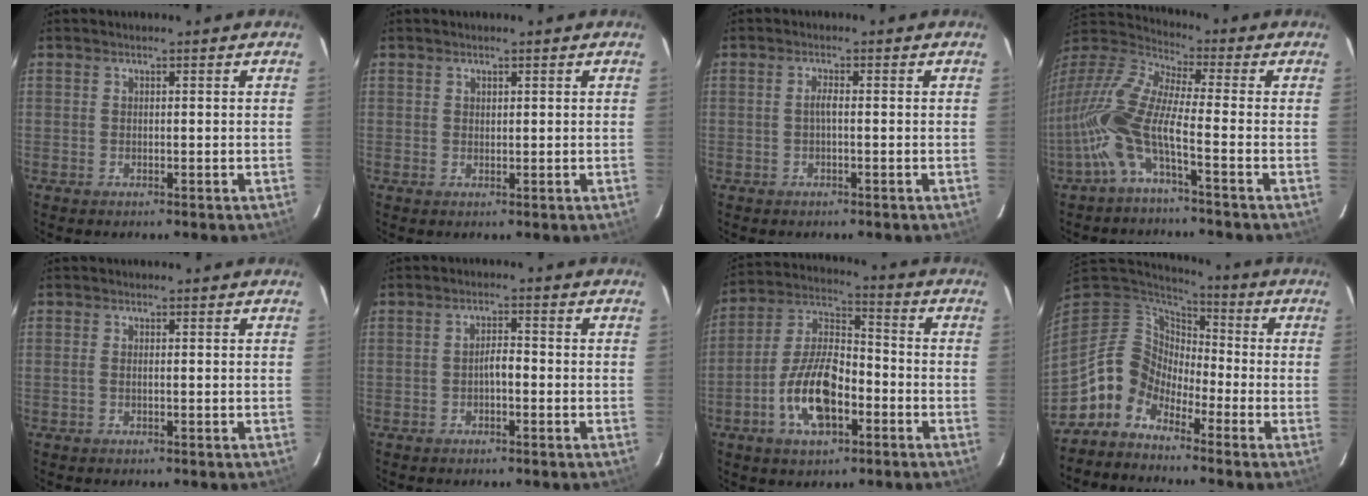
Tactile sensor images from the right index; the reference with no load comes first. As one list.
[{"total": 0.7, "force": [0.5, 0.4, 0.2], "torque": [-0.002, 0.003, 0.010]}, {"total": 1.3, "force": [-0.3, 0.1, 1.2], "torque": [-0.024, 0.005, -0.007]}, {"total": 14.2, "force": [-5.2, 2.5, 13.0], "torque": [-0.259, -0.011, -0.110]}, {"total": 0.9, "force": [-0.3, 0.1, 0.9], "torque": [-0.018, 0.001, -0.006]}, {"total": 2.2, "force": [-0.9, 0.8, 1.8], "torque": [-0.034, 0.010, -0.017]}, {"total": 13.4, "force": [-5.1, 6.1, 10.8], "torque": [-0.221, 0.009, -0.090]}, {"total": 9.1, "force": [-6.1, 6.5, 2.0], "torque": [-0.045, 0.033, -0.134]}]